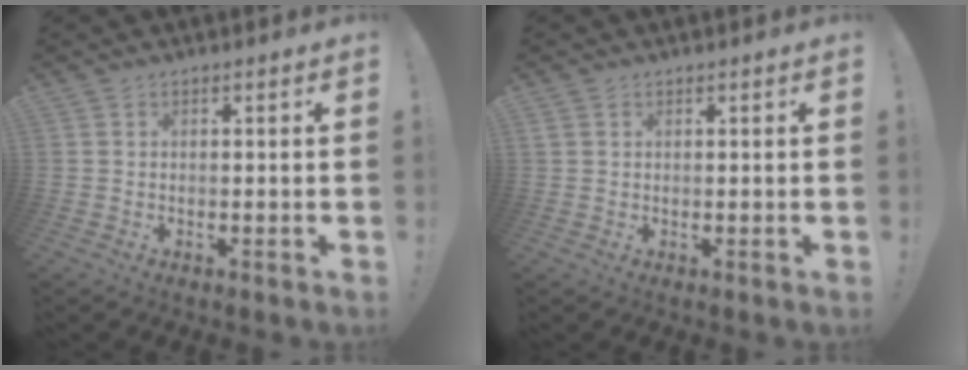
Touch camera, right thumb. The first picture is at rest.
{"total": 1.0, "force": [0.6, 0.7, 0.3], "torque": [-0.003, 0.000, 0.010]}